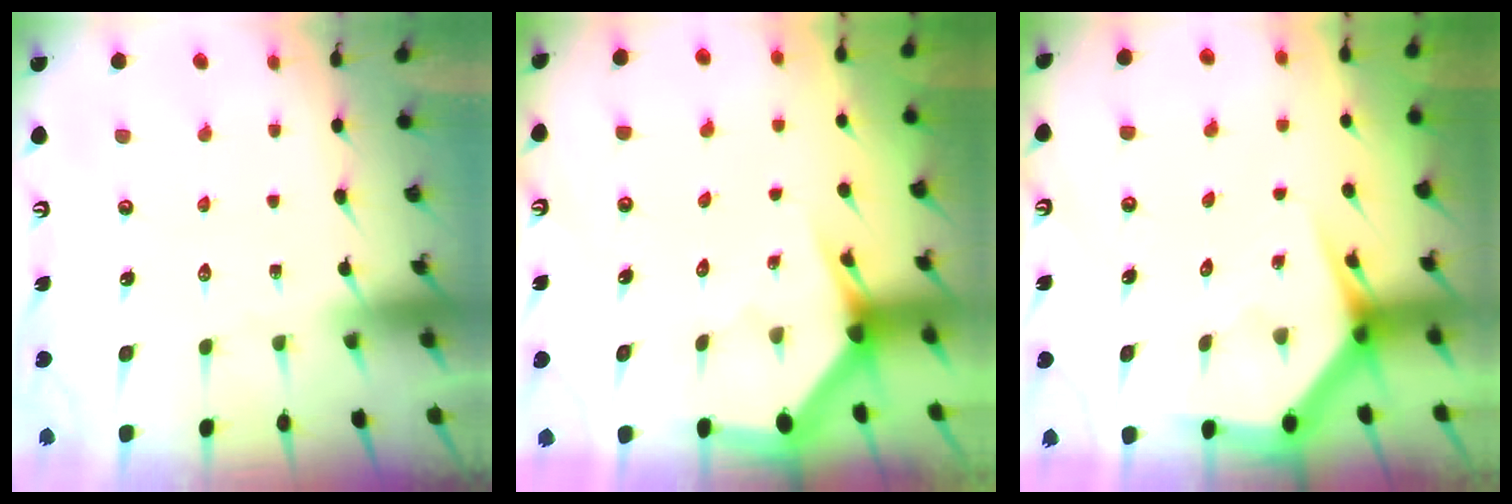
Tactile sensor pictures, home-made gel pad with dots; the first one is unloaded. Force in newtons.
{"total": 2.9, "press": 2.9, "slide": 0.0}
{"total": 4.1, "press": 4.1, "slide": 0.3}